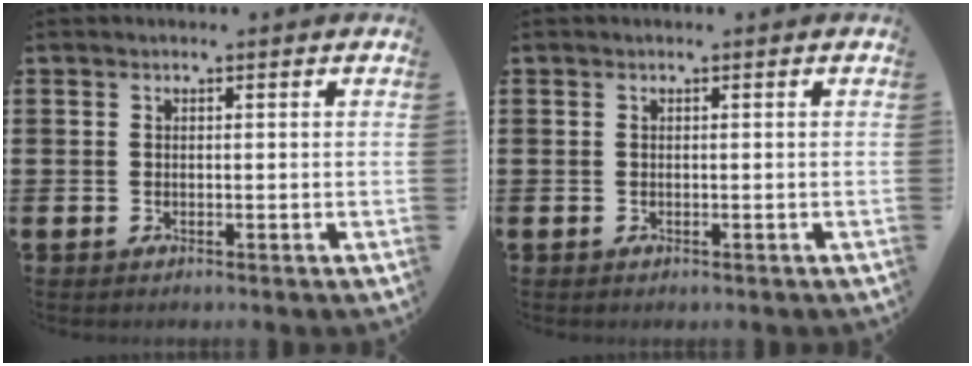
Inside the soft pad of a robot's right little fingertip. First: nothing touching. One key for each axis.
{"total": 0.0}